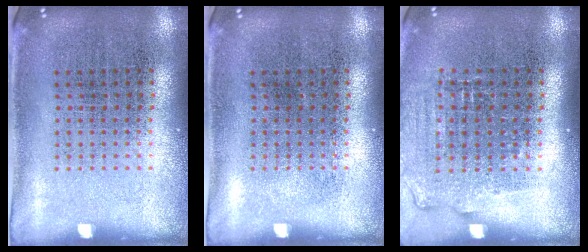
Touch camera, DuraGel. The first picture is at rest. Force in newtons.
{"total": 0.0}
{"total": 1.1, "press": 1.1, "slide": 0.4}